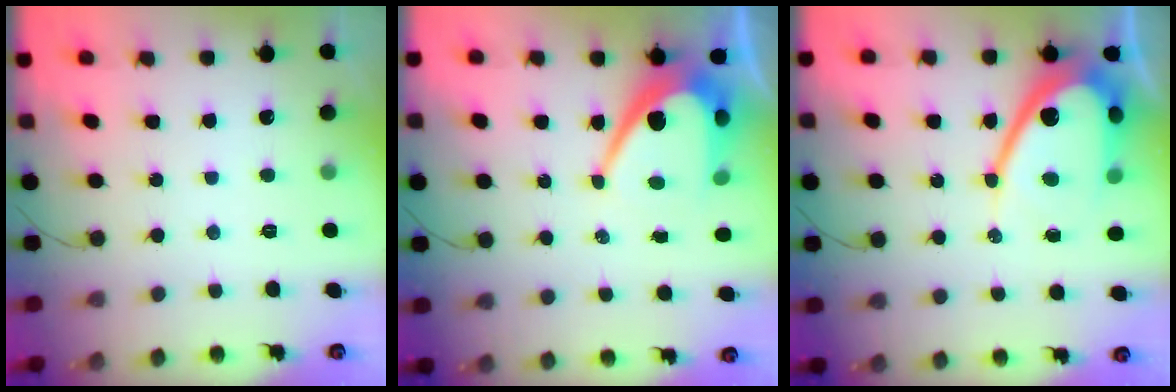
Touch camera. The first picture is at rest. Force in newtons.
{"total": 11.2, "press": 11.2, "slide": 0.8}
{"total": 16.3, "press": 16.3, "slide": 1.0}